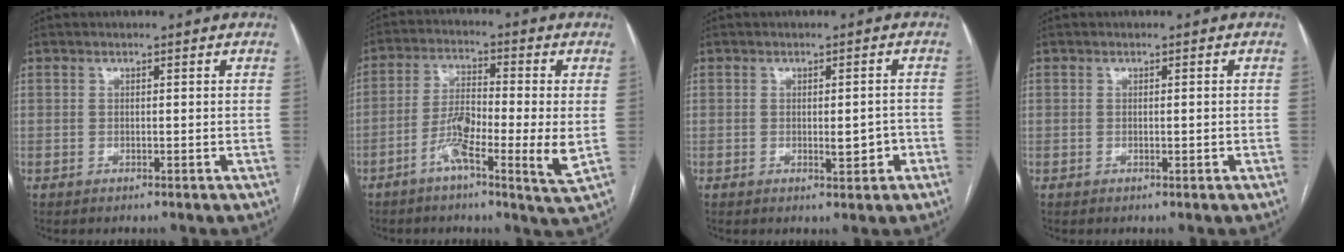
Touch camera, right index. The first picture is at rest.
{"total": 9.8, "force": [-2.8, 0.8, 9.3], "torque": [-0.169, -0.004, -0.059]}
{"total": 3.1, "force": [-0.9, 1.1, 2.8], "torque": [-0.039, 0.000, -0.008]}
{"total": 0.8, "force": [-0.2, 0.3, 0.7], "torque": [-0.014, 0.000, 0.000]}